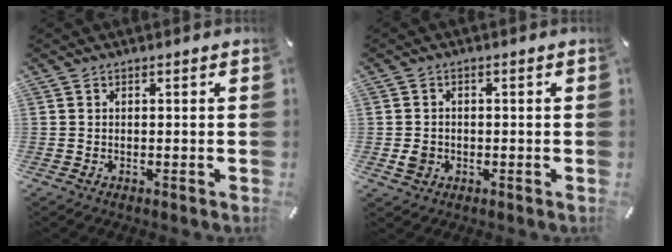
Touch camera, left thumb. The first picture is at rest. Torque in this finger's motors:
{"motor_torque": [0.27, 0.35, 0.23, -0.15, 0.03]}